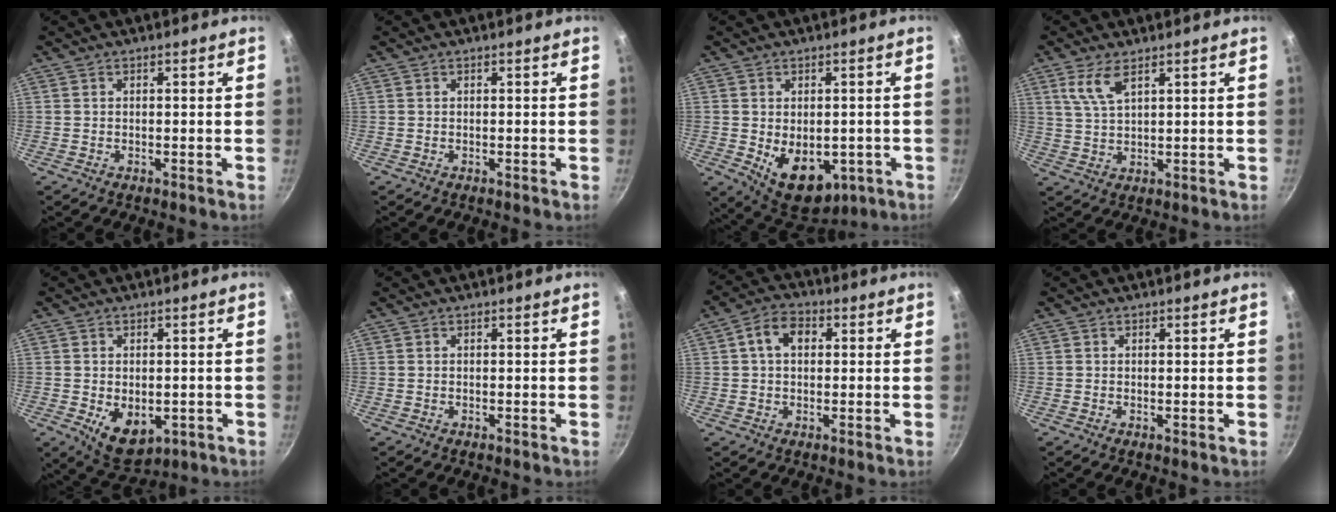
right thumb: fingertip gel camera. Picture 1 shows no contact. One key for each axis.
{"total": 0.0}
{"total": 12.2, "fx": -2.8, "fy": 7.9, "fz": 8.8, "tx": -0.094, "ty": -0.010, "tz": -0.018}
{"total": 5.6, "fx": 3.0, "fy": 2.2, "fz": 4.2, "tx": -0.082, "ty": -0.013, "tz": 0.065}
{"total": 8.4, "fx": -1.7, "fy": 5.5, "fz": 6.1, "tx": -0.075, "ty": -0.011, "tz": -0.009}
{"total": 0.0}
{"total": 6.3, "fx": 1.3, "fy": 4.5, "fz": 4.2, "tx": -0.053, "ty": 0.013, "tz": 0.012}
{"total": 0.0}